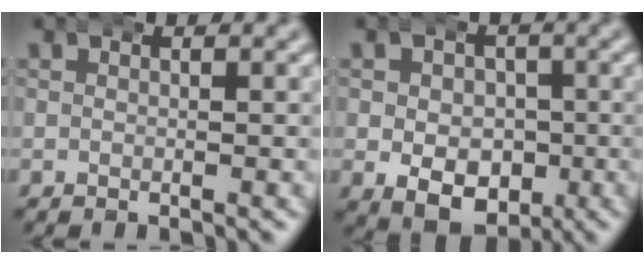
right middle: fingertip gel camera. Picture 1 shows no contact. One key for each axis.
{"total": 6.6, "fx": -1.9, "fy": 5.2, "fz": 3.6, "tx": -0.053, "ty": -0.035, "tz": -0.015}